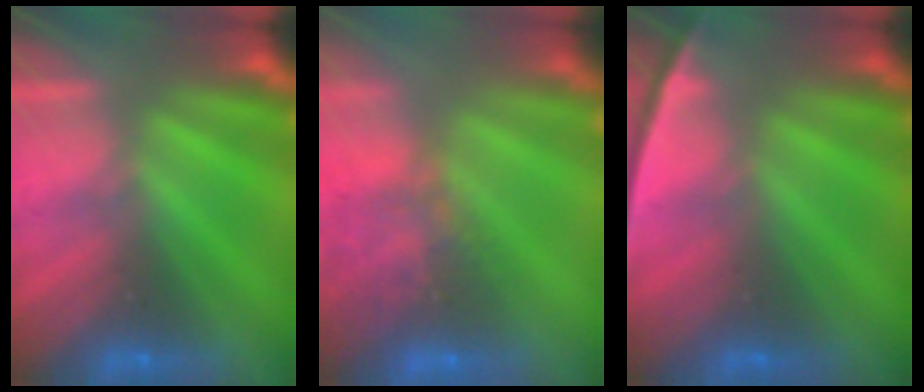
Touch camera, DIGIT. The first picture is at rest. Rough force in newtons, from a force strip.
{"total": 7.2}
{"total": 2.4}